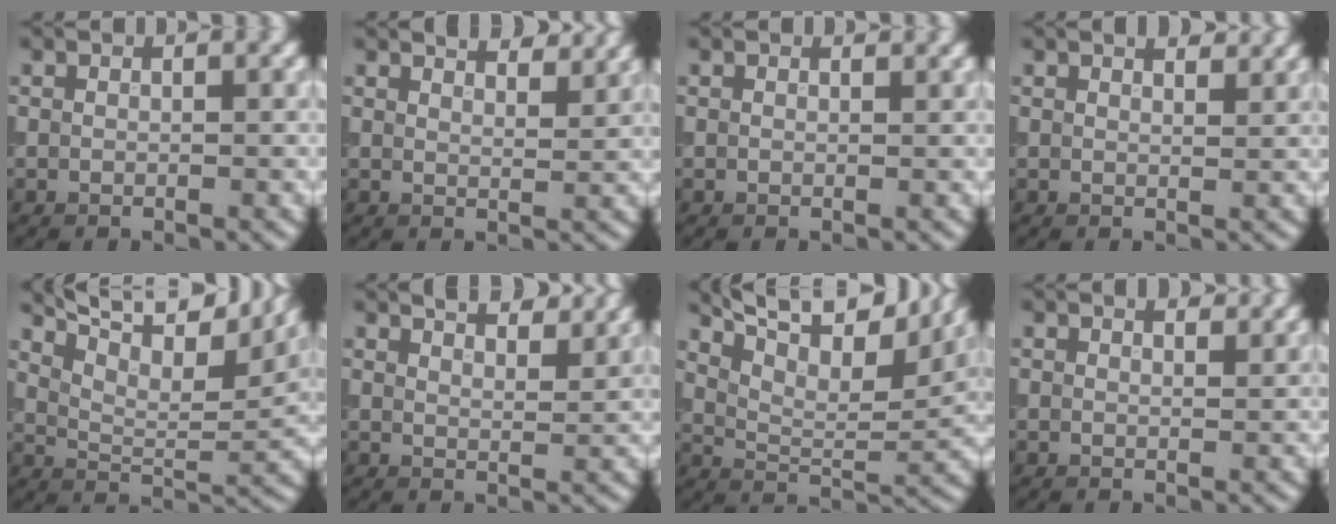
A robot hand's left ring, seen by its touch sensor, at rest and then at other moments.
{"total": 4.6, "force": [3.9, 1.1, 2.1], "torque": [-0.016, 0.018, 0.029]}
{"total": 1.1, "force": [1.0, 0.1, 0.3], "torque": [-0.014, -0.005, 0.008]}
{"total": 2.2, "force": [1.9, 0.4, 1.0], "torque": [-0.015, 0.006, 0.018]}
{"total": 11.6, "force": [8.6, 3.1, 7.1], "torque": [-0.125, 0.018, 0.132]}
{"total": 5.6, "force": [4.6, 1.5, 2.9], "torque": [-0.021, 0.023, 0.034]}
{"total": 11.3, "force": [8.4, 3.1, 6.9], "torque": [-0.126, 0.014, 0.129]}
{"total": 1.7, "force": [1.5, 0.2, 0.8], "torque": [-0.017, 0.000, 0.017]}